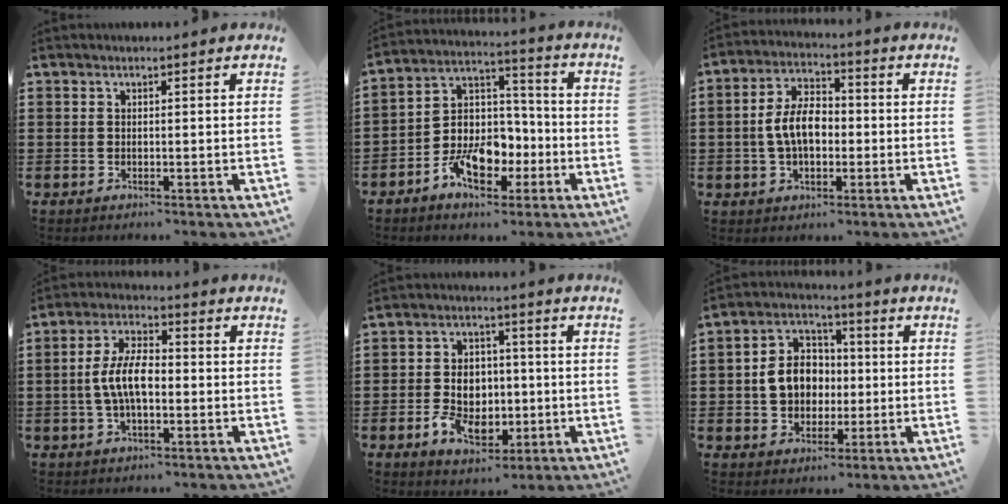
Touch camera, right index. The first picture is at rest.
{"total": 10.3, "force": [-4.8, 6.8, 6.2], "torque": [-0.114, 0.014, -0.087]}
{"total": 7.6, "force": [-0.6, 4.4, 6.1], "torque": [-0.135, 0.007, -0.017]}
{"total": 7.6, "force": [-0.8, 3.4, 6.7], "torque": [-0.147, 0.000, -0.021]}
{"total": 7.6, "force": [-1.4, 5.7, 4.8], "torque": [-0.092, 0.005, -0.025]}
{"total": 7.8, "force": [-0.5, 6.5, 4.2], "torque": [-0.095, 0.017, -0.011]}